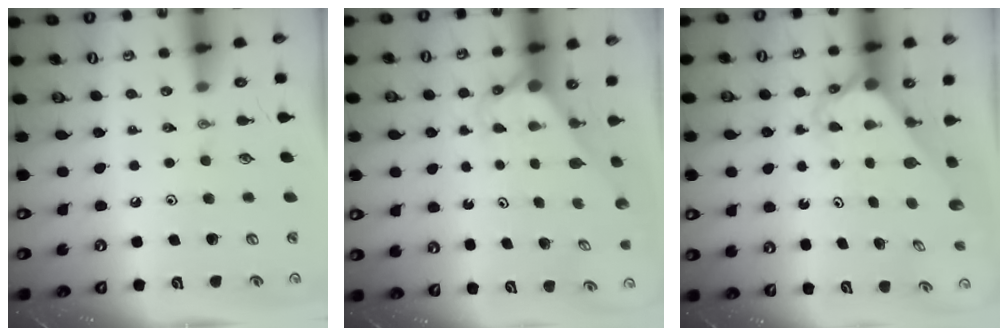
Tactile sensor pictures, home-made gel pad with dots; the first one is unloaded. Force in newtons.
{"total": 2.8, "press": 2.8, "slide": 0.0}
{"total": 2.4, "press": 2.4, "slide": 0.2}